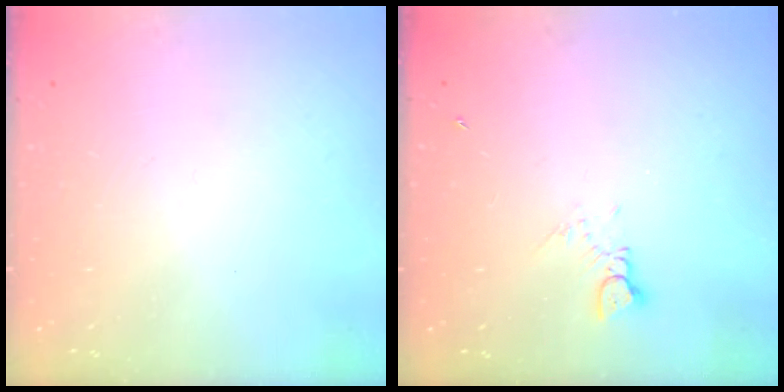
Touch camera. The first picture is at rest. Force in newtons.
{"total": 2.0, "press": 2.0, "slide": 0.1}